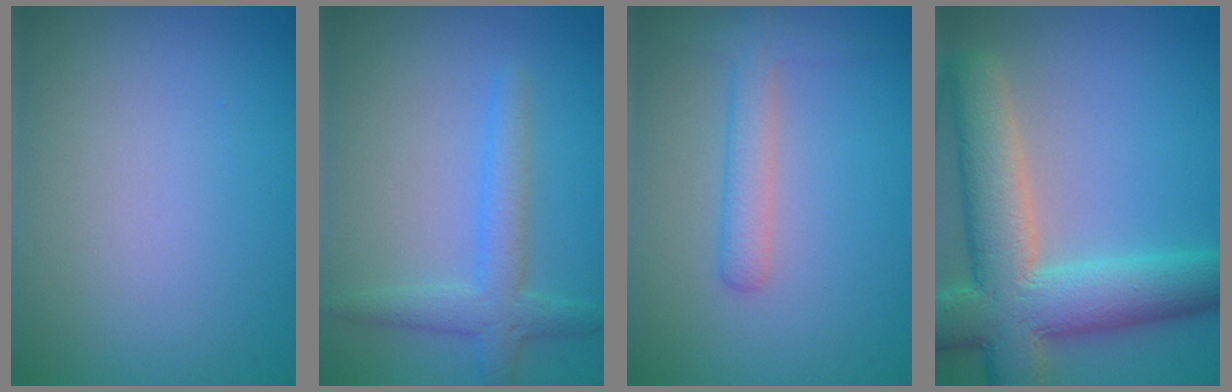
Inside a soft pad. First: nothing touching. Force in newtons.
{"total": 3.1, "press": 3.1, "slide": 0.1}
{"total": 2.7, "press": 2.7, "slide": 0.1}
{"total": 10.2, "press": 10.1, "slide": 0.9}